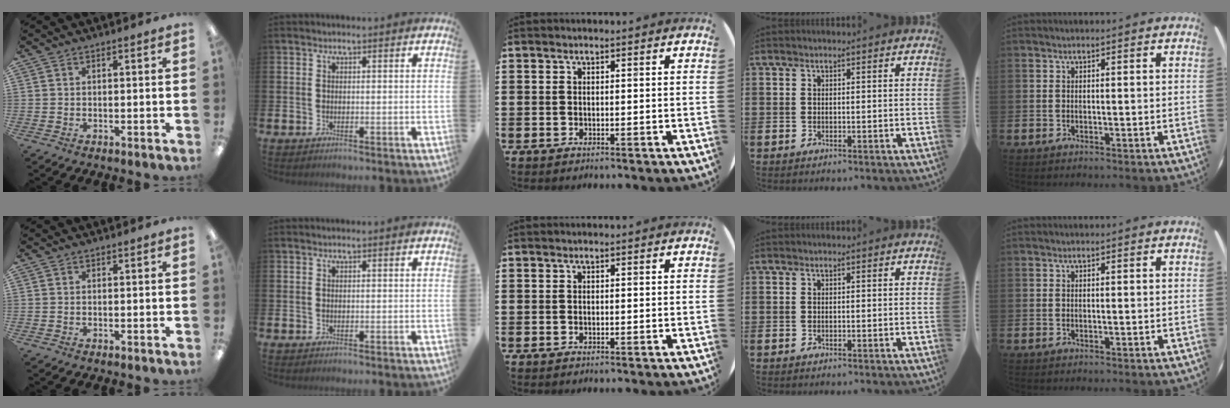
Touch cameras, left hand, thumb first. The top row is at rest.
{}